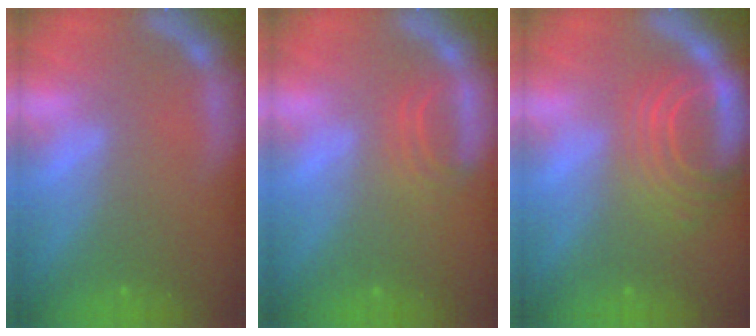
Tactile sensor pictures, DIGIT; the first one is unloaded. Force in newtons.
{"total": 2.5}
{"total": 8.1}